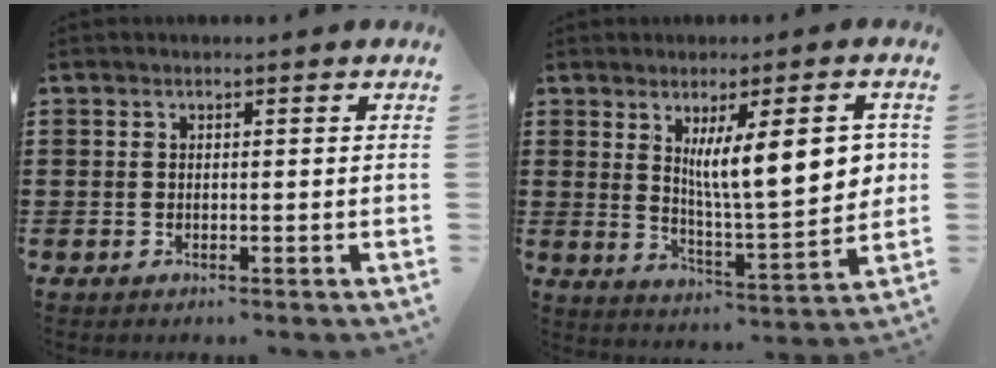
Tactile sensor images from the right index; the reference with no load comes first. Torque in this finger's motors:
{"motor_torque": [1.15, 0.06, 1.05, 0.21]}